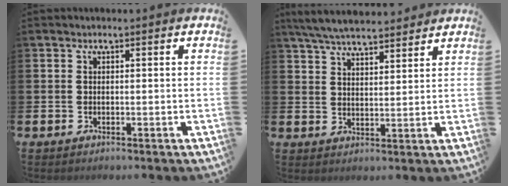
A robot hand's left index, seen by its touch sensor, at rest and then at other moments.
{"total": 6.0, "force": [5.8, 0.8, 1.2], "torque": [-0.049, -0.020, 0.107]}